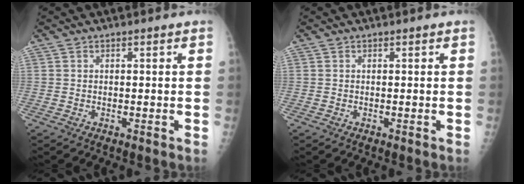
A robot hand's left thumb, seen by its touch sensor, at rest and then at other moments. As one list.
[{"total": 0.0}]